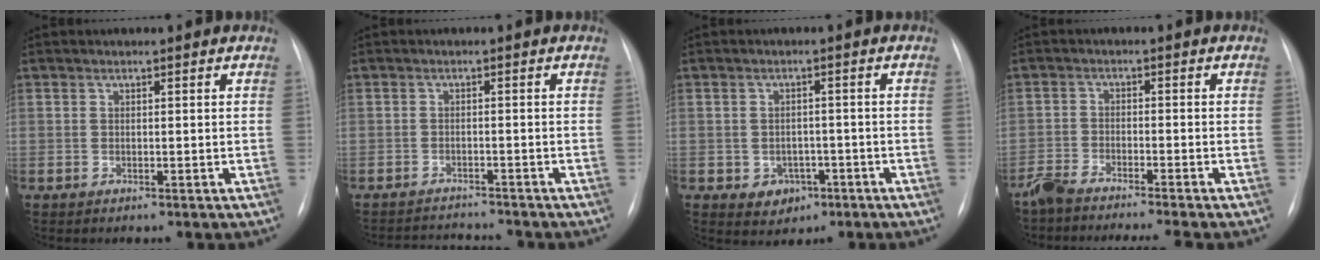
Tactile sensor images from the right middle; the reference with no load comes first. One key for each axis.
{"total": 5.7, "fx": -5.6, "fy": 0.1, "fz": 0.7, "tx": -0.012, "ty": -0.004, "tz": -0.086}
{"total": 4.1, "fx": -1.7, "fy": 3.4, "fz": 1.6, "tx": -0.014, "ty": 0.011, "tz": -0.011}
{"total": 7.6, "fx": -6.9, "fy": -0.3, "fz": 3.2, "tx": -0.047, "ty": -0.015, "tz": -0.115}